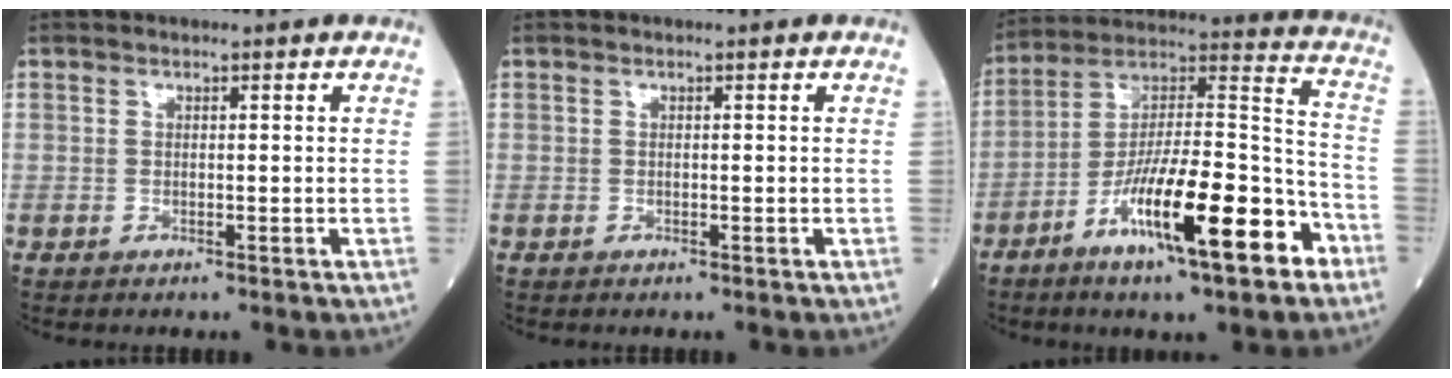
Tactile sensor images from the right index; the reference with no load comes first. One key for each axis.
{"total": 0.0}
{"total": 19.6, "fx": -9.7, "fy": 3.1, "fz": 16.8, "tx": -0.287, "ty": -0.006, "tz": -0.157}